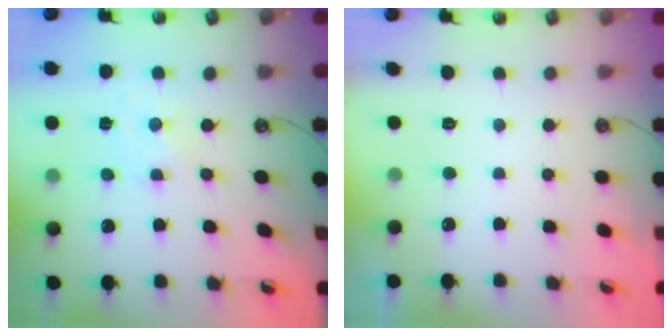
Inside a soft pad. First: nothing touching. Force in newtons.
{"total": 0.0}